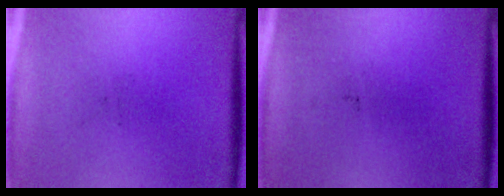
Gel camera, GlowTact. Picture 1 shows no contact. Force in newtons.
{"total": 0.0}